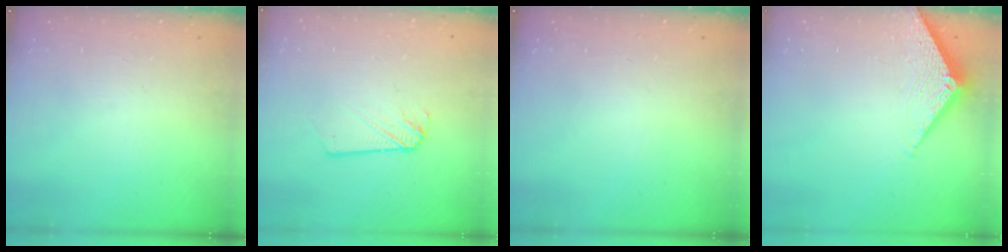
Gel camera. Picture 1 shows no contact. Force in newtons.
{"total": 1.9, "press": 1.9, "slide": 0.3}
{"total": 0.0}
{"total": 4.0, "press": 4.0, "slide": 0.5}